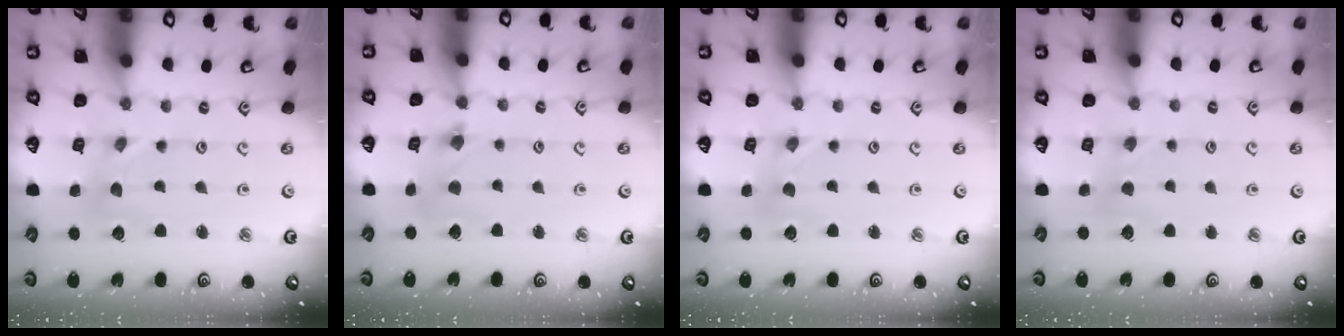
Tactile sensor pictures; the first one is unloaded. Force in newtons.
{"total": 2.7, "press": 2.7, "slide": 0.3}
{"total": 0.0}
{"total": 3.0, "press": 2.9, "slide": 0.5}